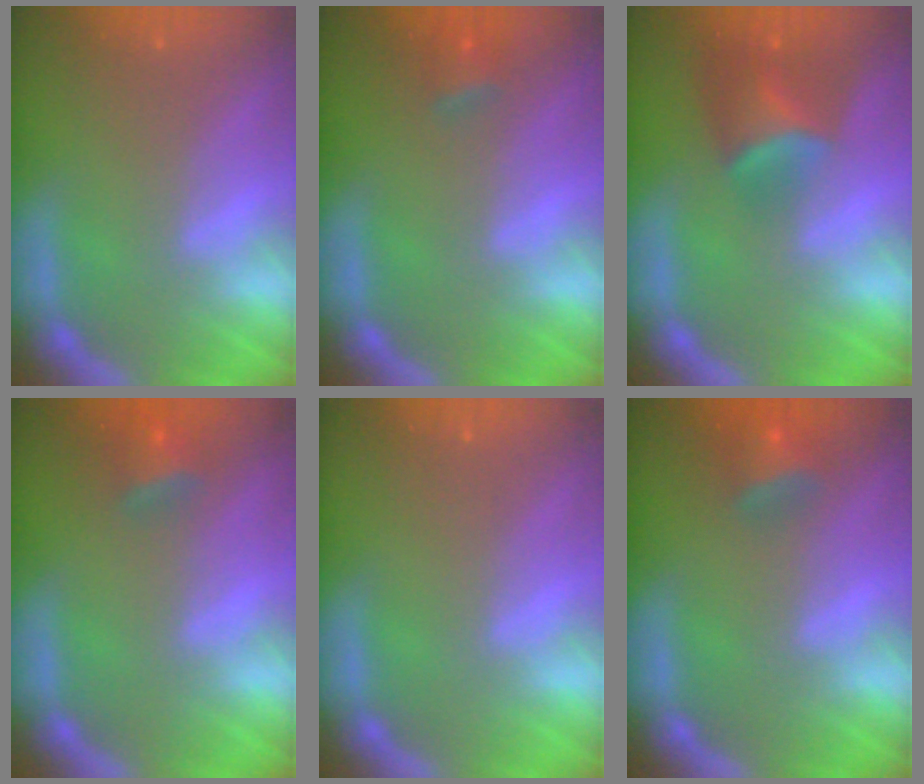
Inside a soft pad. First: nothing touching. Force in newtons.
{"total": 1.9}
{"total": 5.0}
{"total": 2.9}
{"total": 0.0}
{"total": 3.4}